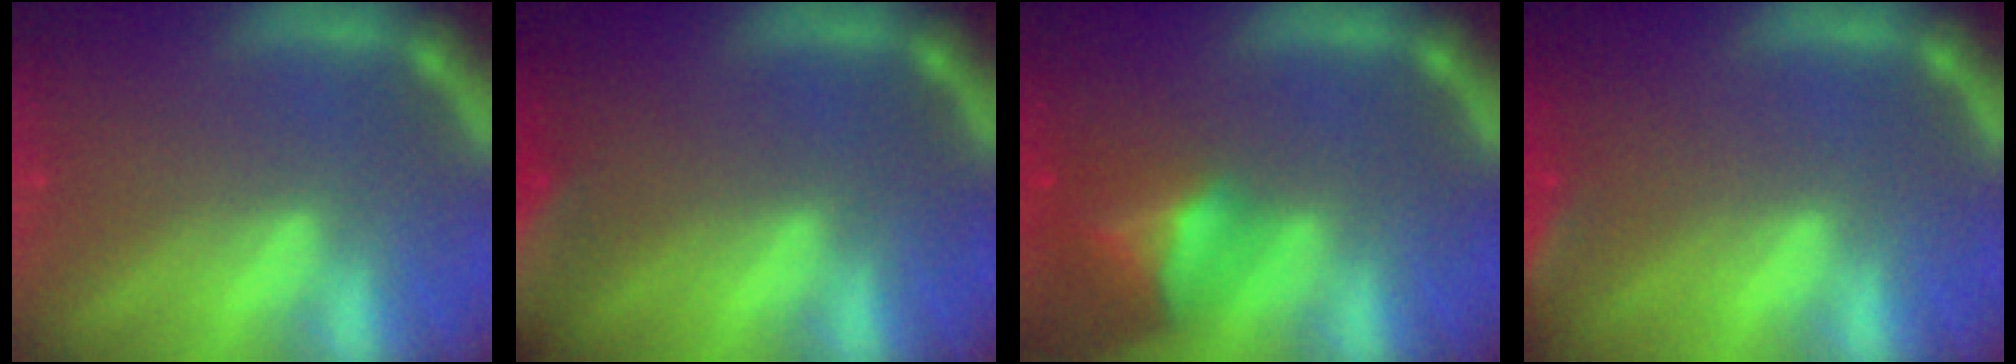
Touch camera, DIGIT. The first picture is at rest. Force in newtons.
{"total": 7.5}
{"total": 6.0}
{"total": 2.4}